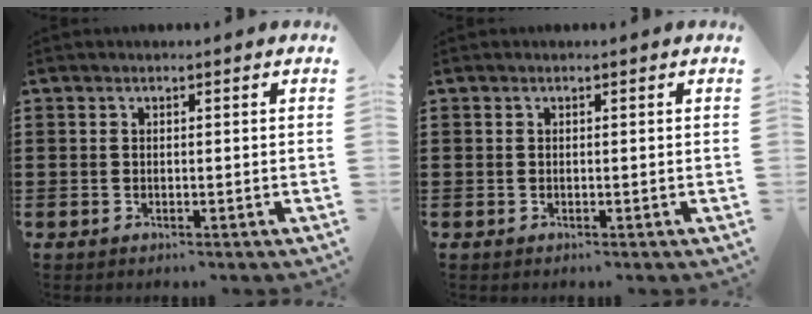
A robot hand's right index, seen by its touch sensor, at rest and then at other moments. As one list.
[{"total": 0.0}]